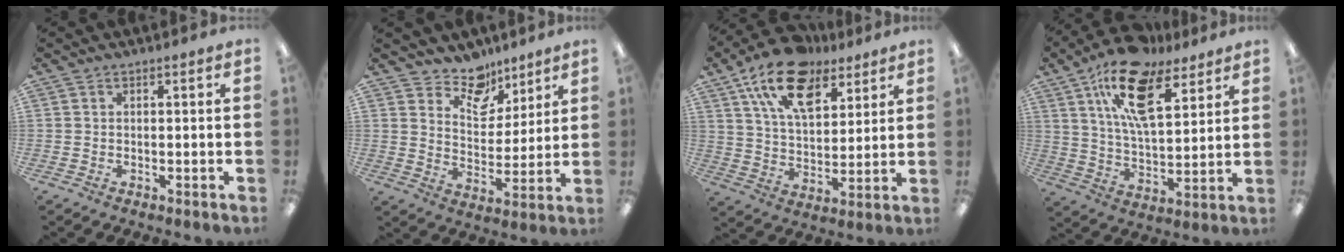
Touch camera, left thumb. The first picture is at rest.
{"total": 10.9, "force": [8.8, 5.8, 2.9], "torque": [-0.057, -0.058, 0.164]}
{"total": 17.6, "force": [11.3, 9.3, 9.8], "torque": [-0.170, -0.048, 0.202]}
{"total": 18.6, "force": [11.3, 8.3, 12.2], "torque": [-0.214, -0.041, 0.198]}